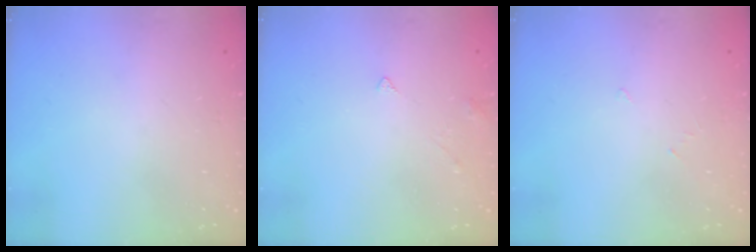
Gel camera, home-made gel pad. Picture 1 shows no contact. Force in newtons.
{"total": 2.1, "press": 2.1, "slide": 0.4}
{"total": 2.6, "press": 2.6, "slide": 0.3}